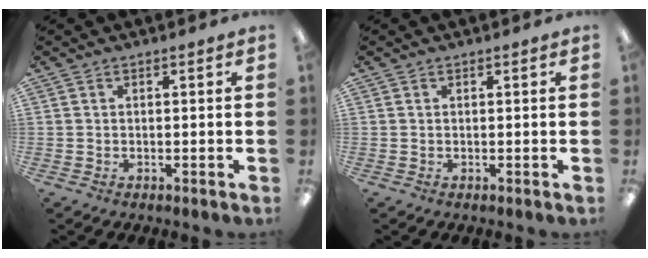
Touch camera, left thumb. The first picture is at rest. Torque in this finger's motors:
{"motor_torque": [0.00, 0.02, -0.14, -0.11, 0.00]}